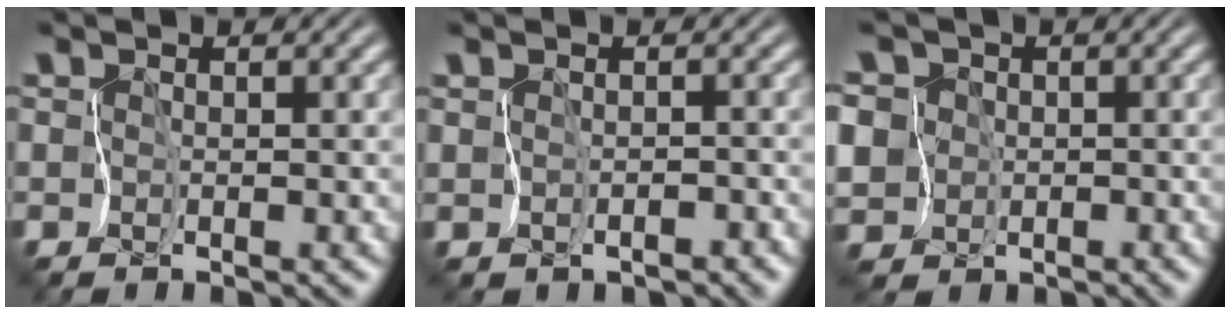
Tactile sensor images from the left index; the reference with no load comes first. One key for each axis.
{"total": 0.7, "fx": -0.4, "fy": 0.5, "fz": -0.2, "tx": 0.017, "ty": -0.008, "tz": -0.008}
{"total": 8.6, "fx": 1.4, "fy": 7.8, "fz": 3.3, "tx": -0.098, "ty": 0.013, "tz": 0.005}